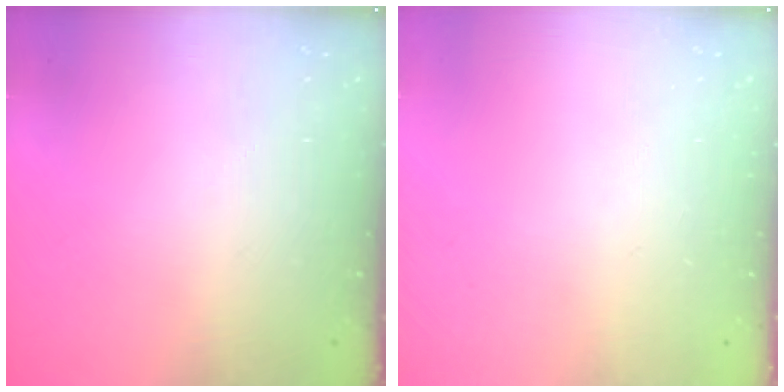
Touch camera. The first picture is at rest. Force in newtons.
{"total": 0.0}